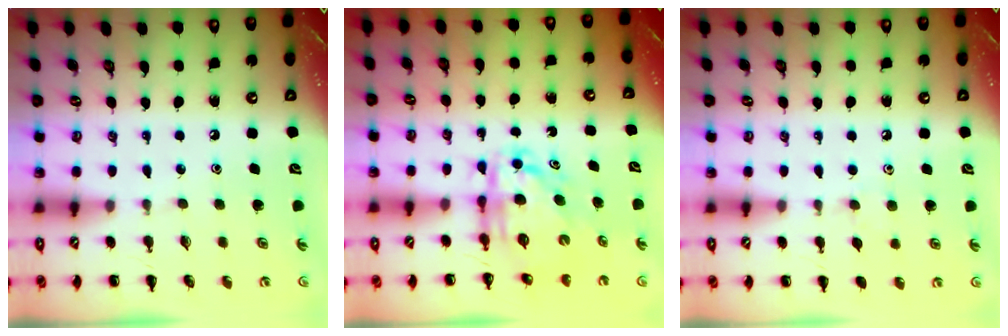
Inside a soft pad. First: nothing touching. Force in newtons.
{"total": 7.3, "press": 7.0, "slide": 1.8}
{"total": 3.2, "press": 3.0, "slide": 1.3}